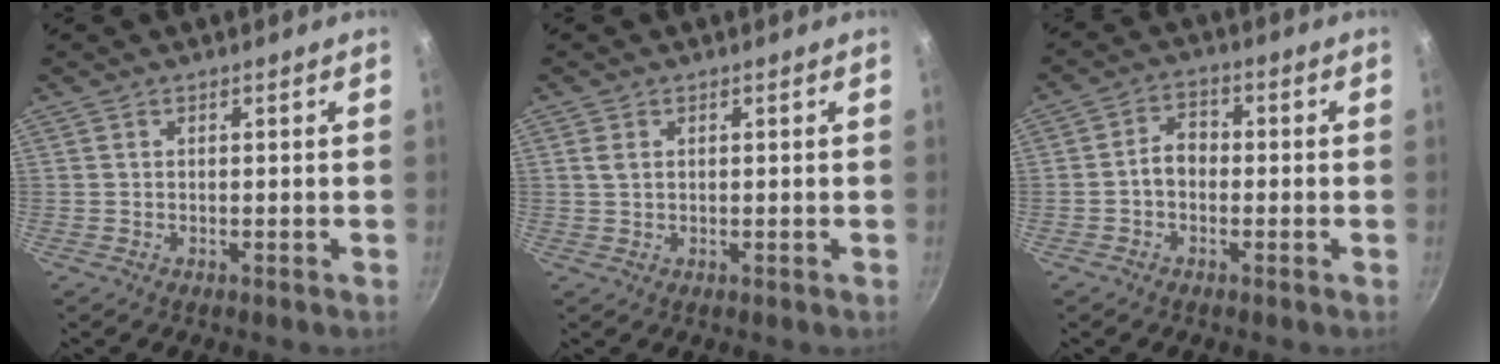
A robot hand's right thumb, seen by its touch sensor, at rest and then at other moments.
{"total": 1.6, "force": [0.5, 1.1, 1.0], "torque": [-0.018, 0.000, 0.009]}
{"total": 4.6, "force": [-0.9, 3.5, 2.9], "torque": [-0.030, 0.023, -0.025]}